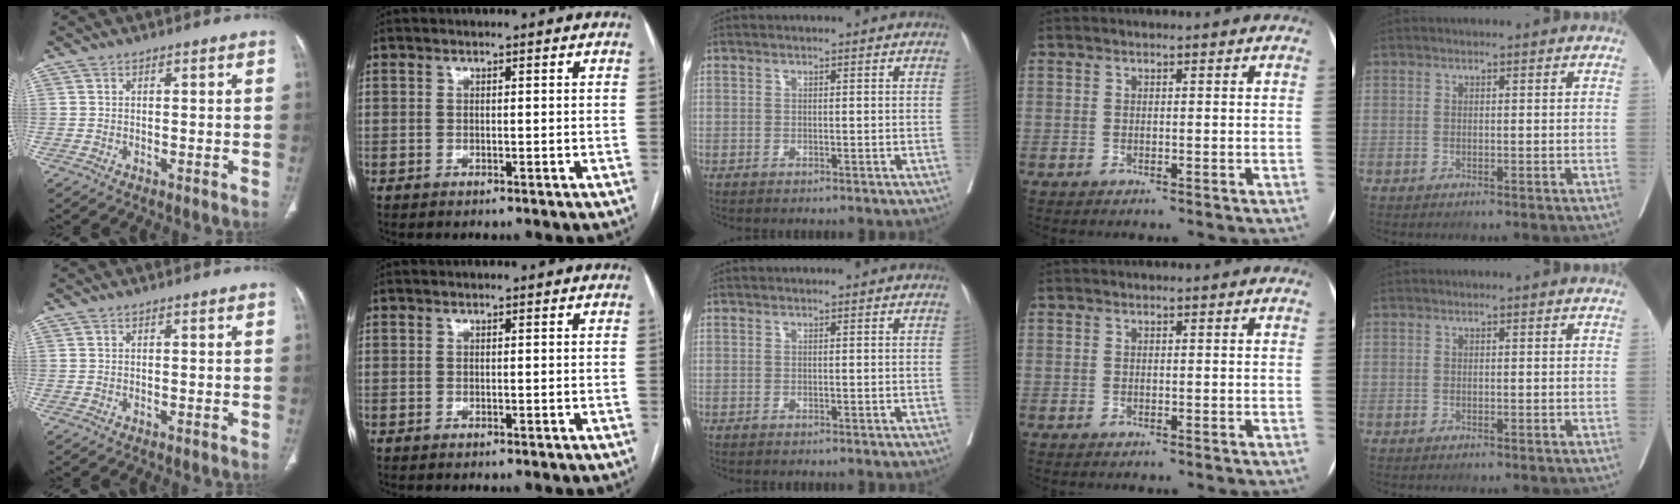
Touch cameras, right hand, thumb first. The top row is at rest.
{}